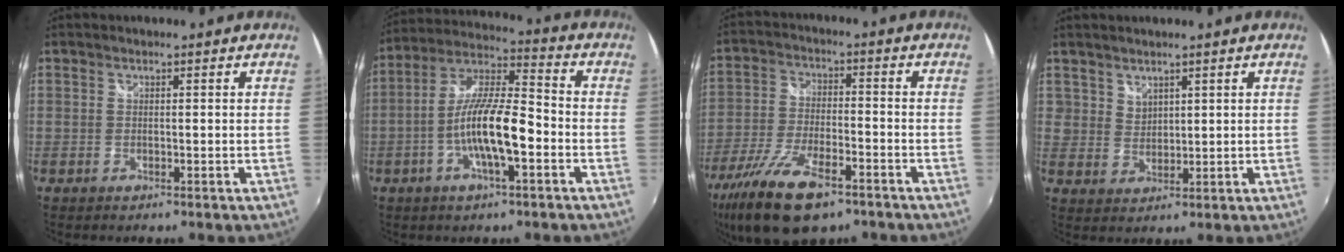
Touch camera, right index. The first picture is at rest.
{"total": 13.2, "force": [-4.3, 2.9, 12.1], "torque": [-0.239, 0.002, -0.082]}
{"total": 16.2, "force": [-10.6, 5.8, 10.8], "torque": [-0.235, -0.041, -0.194]}
{"total": 3.4, "force": [2.6, 2.2, 0.2], "torque": [0.006, 0.008, 0.053]}